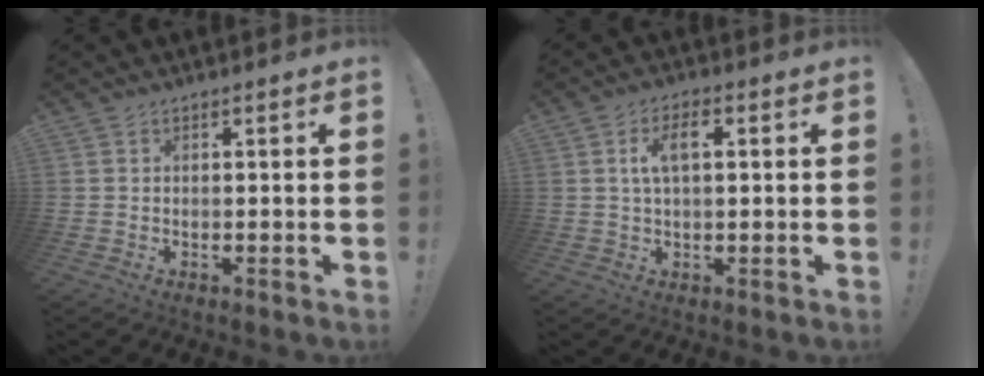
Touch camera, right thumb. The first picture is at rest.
{"total": 6.4, "force": [1.4, 3.0, 5.5], "torque": [-0.089, 0.008, 0.019]}